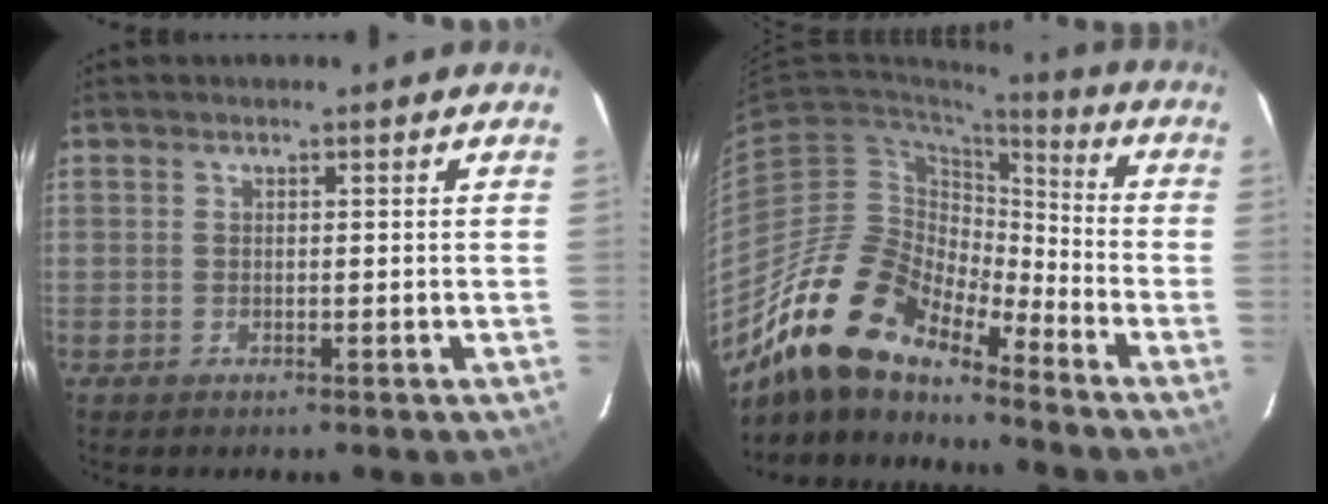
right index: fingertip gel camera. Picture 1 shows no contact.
{"total": 17.8, "force": [-14.3, 5.8, 8.9], "torque": [-0.157, -0.009, -0.275]}